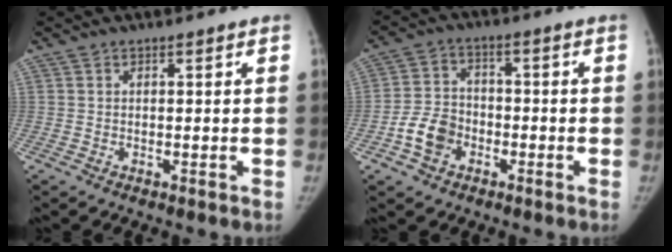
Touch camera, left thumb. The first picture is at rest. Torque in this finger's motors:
{"motor_torque": [-0.48, 0.64, 0.41, 0.52, 0.02]}